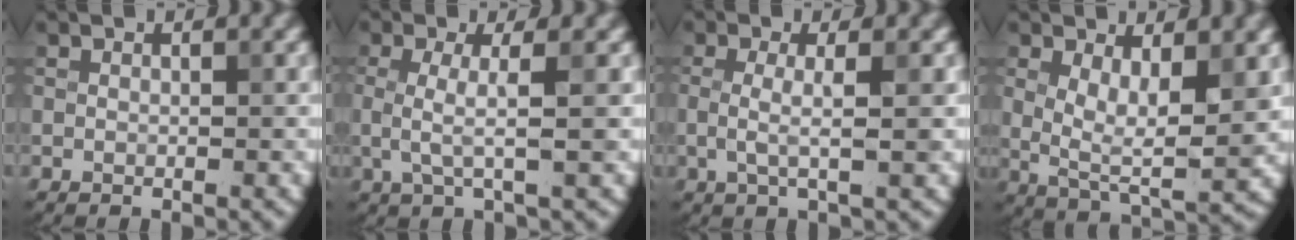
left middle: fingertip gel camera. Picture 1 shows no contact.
{"total": 2.9, "force": [-0.2, 0.5, 2.9], "torque": [-0.063, -0.002, -0.004]}
{"total": 2.6, "force": [-0.2, 0.4, 2.5], "torque": [-0.055, -0.004, -0.005]}
{"total": 5.5, "force": [1.1, 2.3, 4.8], "torque": [-0.101, -0.012, 0.024]}